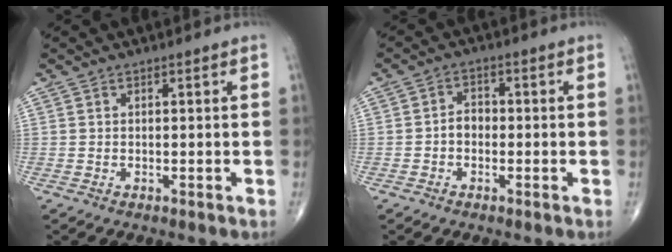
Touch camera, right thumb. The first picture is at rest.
{"total": 2.9, "force": [-0.8, 2.2, 1.7], "torque": [-0.015, 0.014, -0.022]}